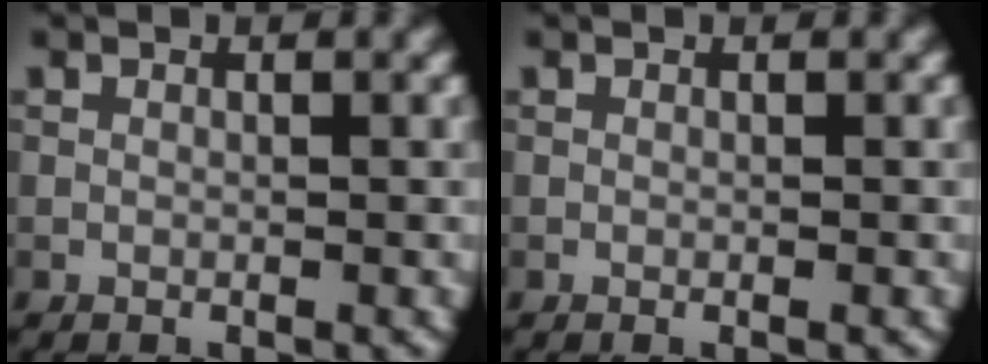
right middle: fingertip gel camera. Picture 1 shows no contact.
{"total": 0.0}